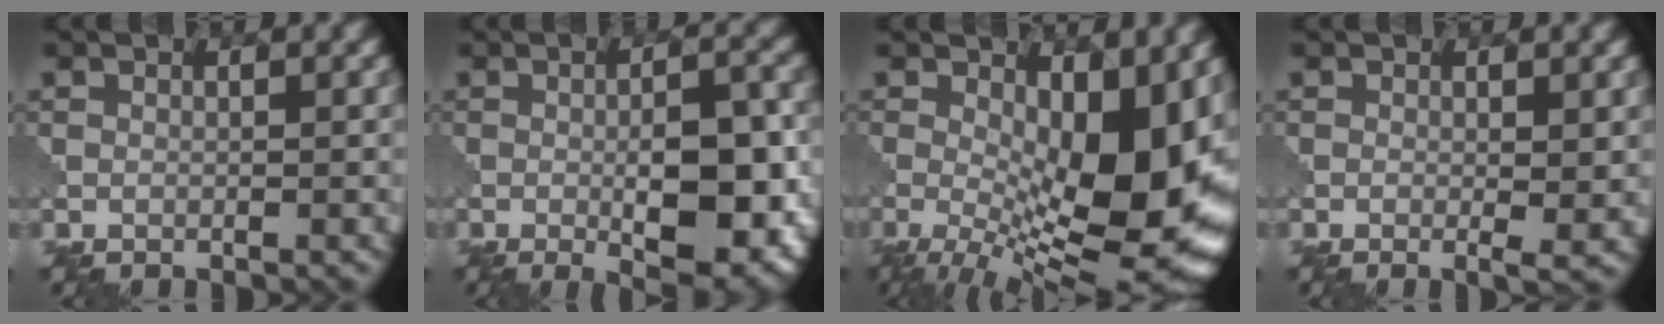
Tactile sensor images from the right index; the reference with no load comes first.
{"total": 8.3, "force": [-1.6, 2.6, 7.7], "torque": [-0.114, -0.004, -0.021]}
{"total": 14.5, "force": [-0.9, 6.3, 13.0], "torque": [-0.188, -0.005, -0.012]}
{"total": 2.1, "force": [-0.1, 0.4, 2.1], "torque": [-0.031, -0.009, -0.002]}